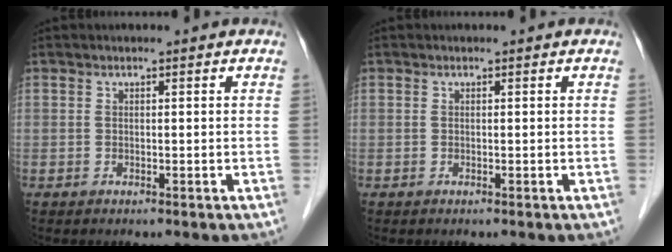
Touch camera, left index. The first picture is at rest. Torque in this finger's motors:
{"motor_torque": [-0.03, 0.05, -0.01, 0.00]}